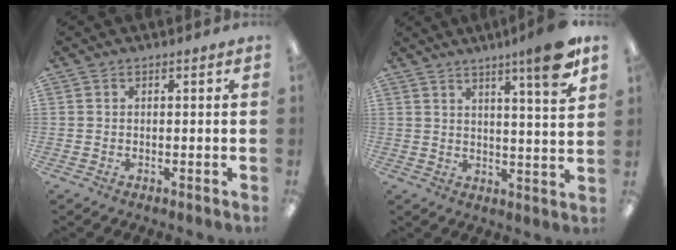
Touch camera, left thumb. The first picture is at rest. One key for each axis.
{"total": 10.7, "fx": 7.0, "fy": 0.8, "fz": 8.0, "tx": -0.113, "ty": -0.036, "tz": 0.106}